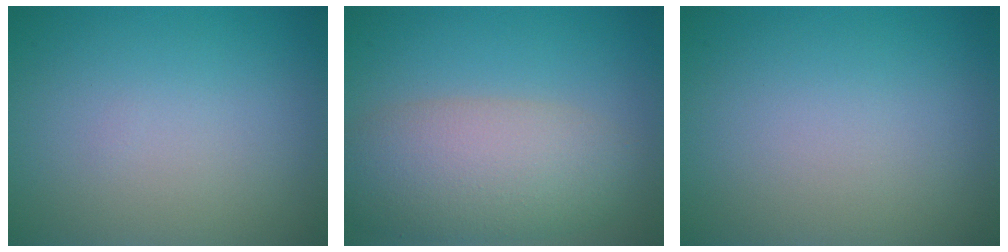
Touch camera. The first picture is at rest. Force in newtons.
{"total": 7.0, "press": 7.0, "slide": 0.5}
{"total": 0.0}